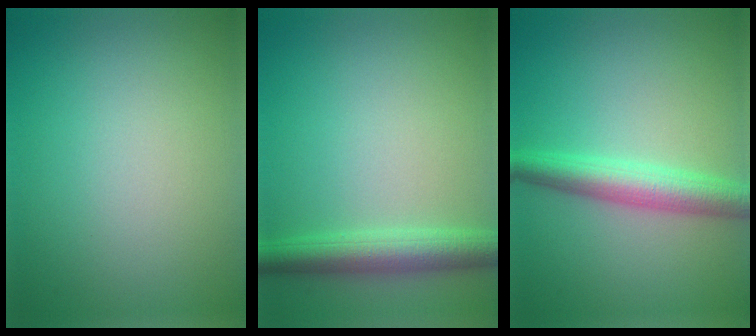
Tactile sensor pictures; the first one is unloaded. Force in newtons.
{"total": 4.1, "press": 4.1, "slide": 0.1}
{"total": 4.3, "press": 4.3, "slide": 0.1}